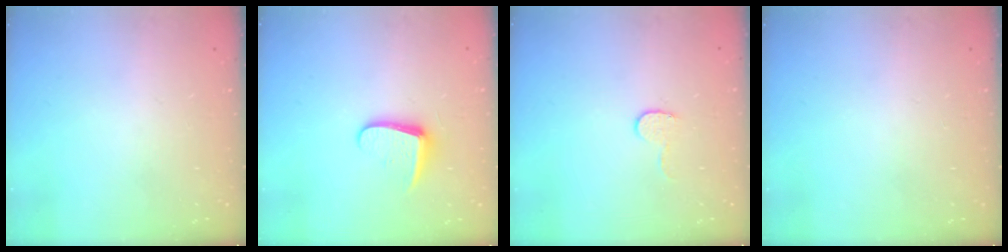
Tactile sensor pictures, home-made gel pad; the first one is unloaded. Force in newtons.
{"total": 8.9, "press": 8.8, "slide": 0.8}
{"total": 5.6, "press": 5.6, "slide": 0.5}
{"total": 0.0}